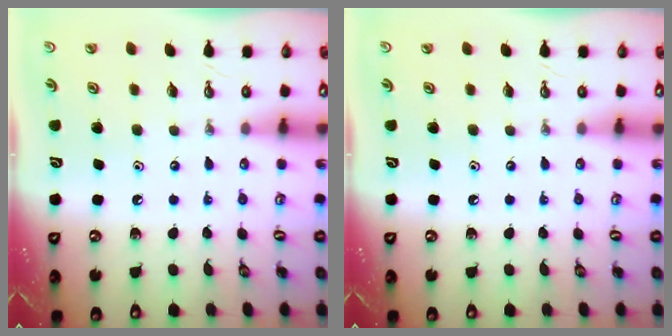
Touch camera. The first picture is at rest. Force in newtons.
{"total": 0.0}